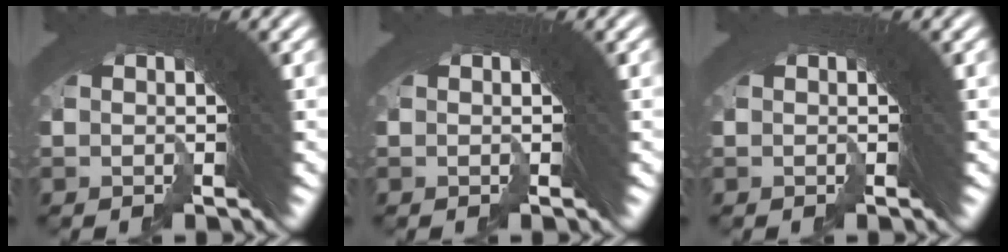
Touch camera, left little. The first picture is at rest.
{"total": 0.0}
{"total": 0.0}